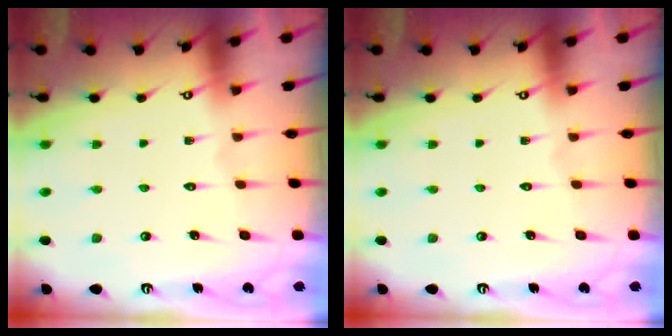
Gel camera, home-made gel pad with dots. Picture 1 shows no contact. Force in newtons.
{"total": 0.0}